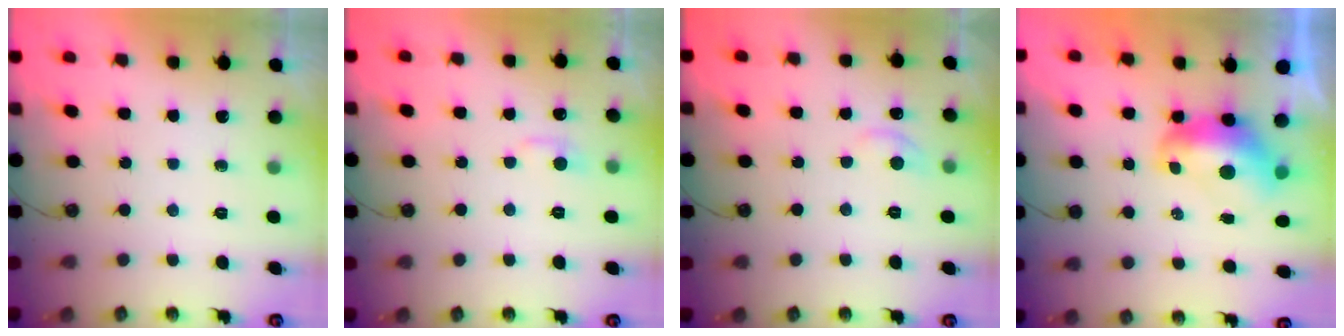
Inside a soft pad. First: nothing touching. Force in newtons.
{"total": 1.0, "press": 0.4, "slide": 0.9}
{"total": 1.5, "press": 1.2, "slide": 1.0}
{"total": 2.4, "press": 2.2, "slide": 0.8}